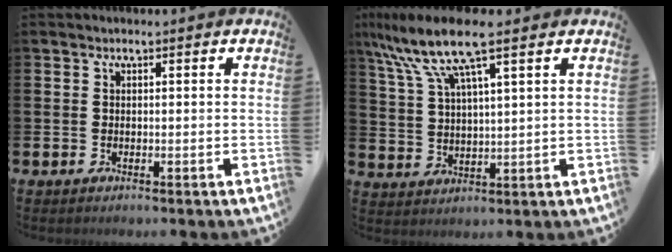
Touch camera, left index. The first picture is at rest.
{"total": 9.7, "force": [7.3, 1.6, 6.3], "torque": [-0.148, -0.015, 0.130]}